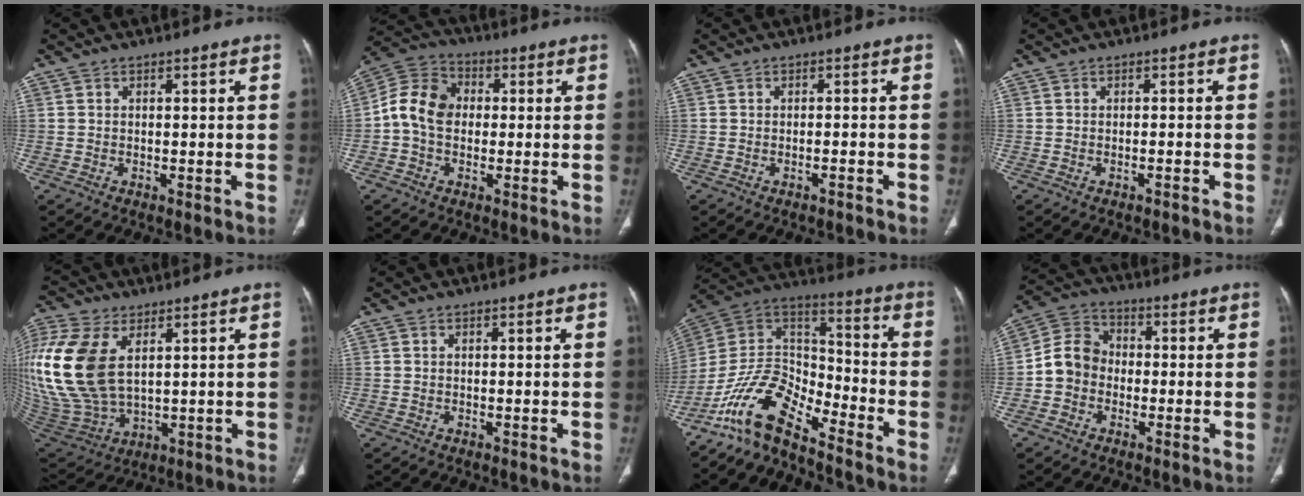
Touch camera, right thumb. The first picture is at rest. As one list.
[{"total": 9.8, "force": [-0.2, 7.5, 6.2], "torque": [-0.108, 0.029, -0.015]}, {"total": 1.0, "force": [-0.9, 0.1, 0.5], "torque": [-0.018, 0.010, -0.010]}, {"total": 0.8, "force": [-0.7, 0.1, 0.4], "torque": [-0.016, 0.009, -0.006]}, {"total": 21.3, "force": [5.4, 12.6, 16.2], "torque": [-0.377, -0.025, 0.117]}, {"total": 0.0}, {"total": 13.8, "force": [-11.1, 4.8, 6.6], "torque": [-0.115, 0.099, -0.219]}, {"total": 8.0, "force": [-1.5, 6.9, 3.7], "torque": [-0.052, 0.031, -0.041]}]